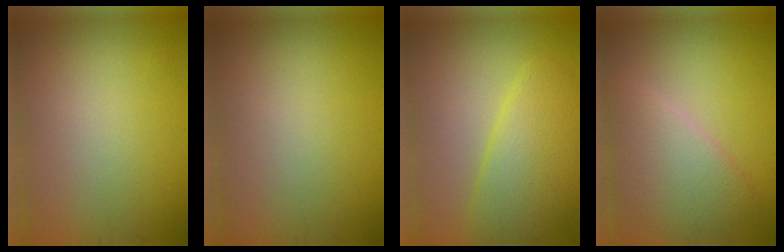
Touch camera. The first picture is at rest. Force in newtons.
{"total": 0.0}
{"total": 5.1, "press": 5.1, "slide": 0.3}
{"total": 4.9, "press": 4.9, "slide": 0.2}